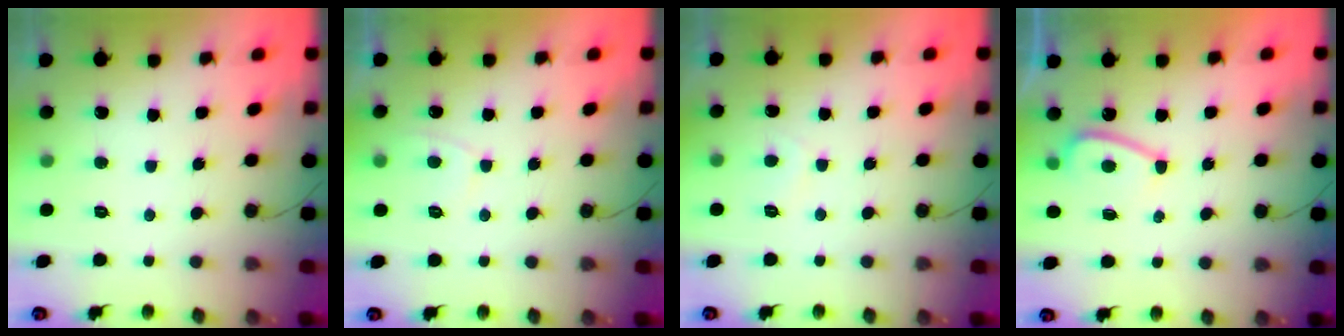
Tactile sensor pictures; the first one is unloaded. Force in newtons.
{"total": 2.0, "press": 1.9, "slide": 0.6}
{"total": 1.1, "press": 0.9, "slide": 0.6}
{"total": 4.4, "press": 4.1, "slide": 1.6}